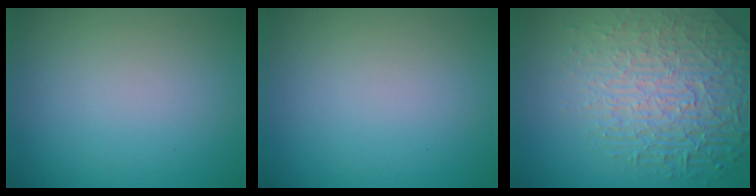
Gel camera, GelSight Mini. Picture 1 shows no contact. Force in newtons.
{"total": 0.0}
{"total": 8.7, "press": 5.9, "slide": 6.4}